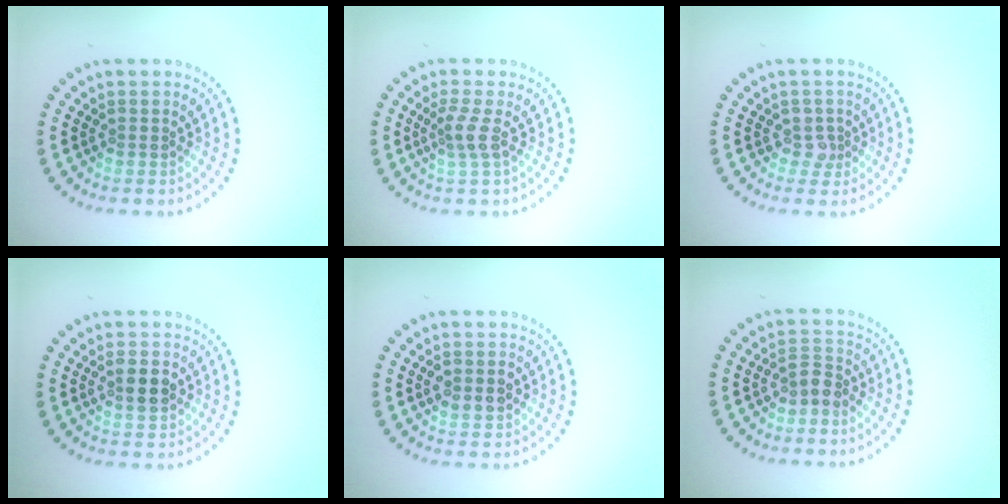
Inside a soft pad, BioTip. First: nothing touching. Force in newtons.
{"total": 2.0, "press": 1.6, "slide": 1.3}
{"total": 1.5, "press": 1.2, "slide": 0.9}
{"total": 2.3, "press": 2.3, "slide": 0.2}
{"total": 2.6, "press": 2.6, "slide": 0.2}
{"total": 1.8, "press": 1.4, "slide": 1.1}